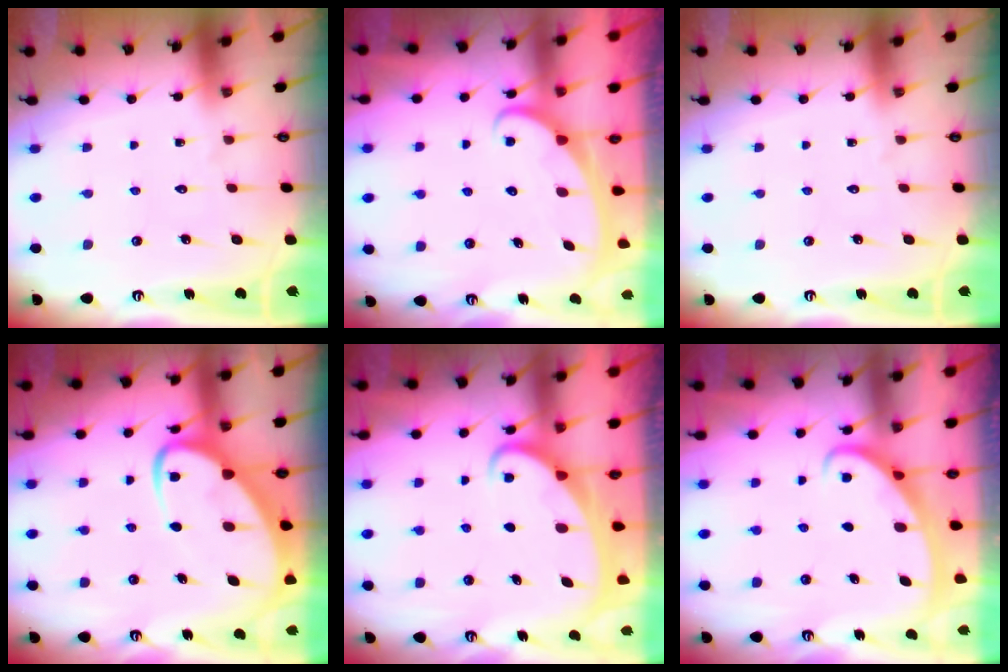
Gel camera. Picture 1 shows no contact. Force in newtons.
{"total": 2.5, "press": 2.4, "slide": 0.4}
{"total": 0.0}
{"total": 8.0, "press": 8.0, "slide": 0.7}
{"total": 2.6, "press": 2.6, "slide": 0.4}
{"total": 2.6, "press": 2.6, "slide": 0.3}